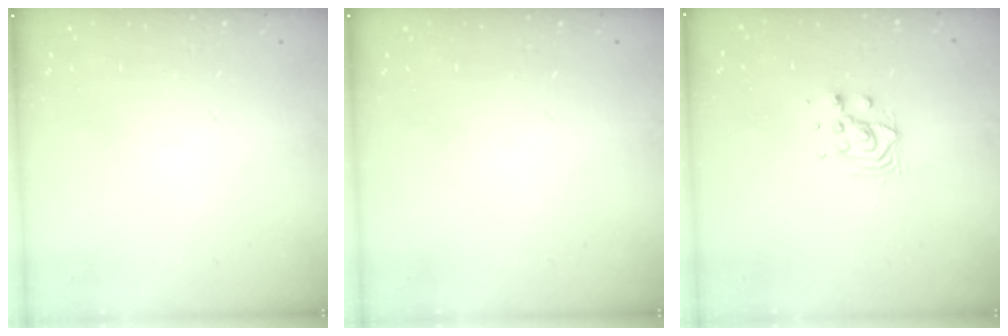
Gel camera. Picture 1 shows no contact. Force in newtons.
{"total": 0.0}
{"total": 7.6, "press": 7.6, "slide": 0.3}